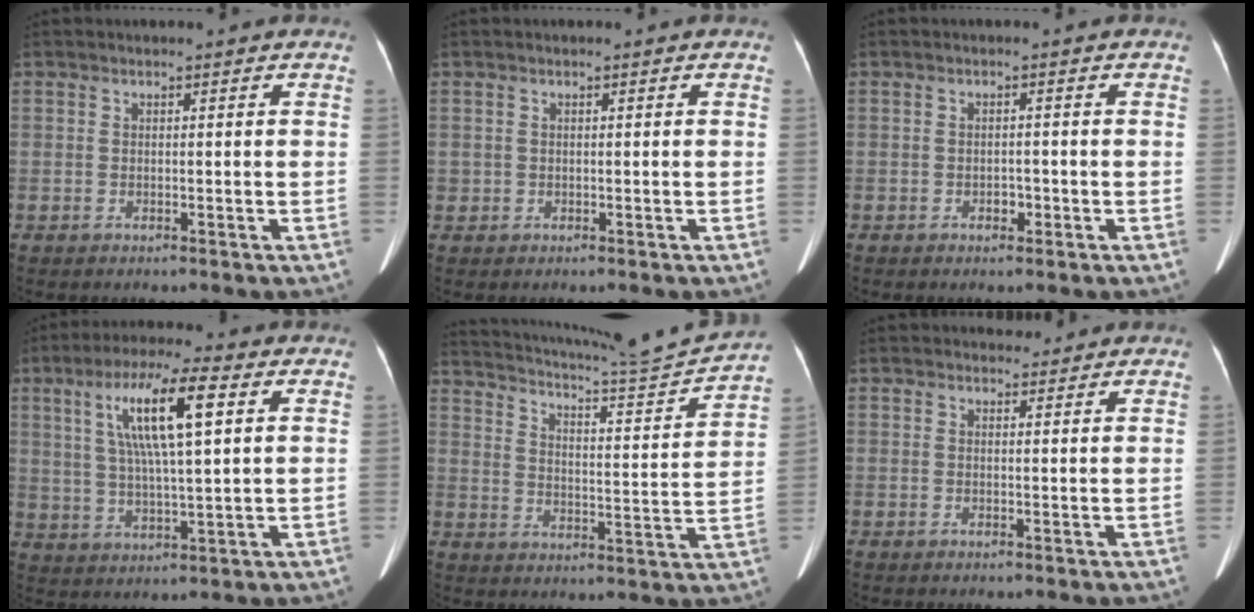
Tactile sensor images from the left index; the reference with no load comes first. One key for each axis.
{"total": 0.7, "fx": 0.0, "fy": 0.7, "fz": 0.0, "tx": 0.005, "ty": 0.005, "tz": -0.001}
{"total": 1.4, "fx": -0.7, "fy": 0.9, "fz": 0.8, "tx": -0.011, "ty": 0.004, "tz": -0.010}
{"total": 11.9, "fx": 4.0, "fy": 1.7, "fz": 11.1, "tx": -0.214, "ty": 0.018, "tz": 0.072}
{"total": 17.6, "fx": 16.8, "fy": -1.6, "fz": 5.3, "tx": -0.103, "ty": -0.053, "tz": 0.232}
{"total": 1.3, "fx": 1.3, "fy": 0.3, "fz": -0.2, "tx": -0.005, "ty": -0.002, "tz": 0.019}